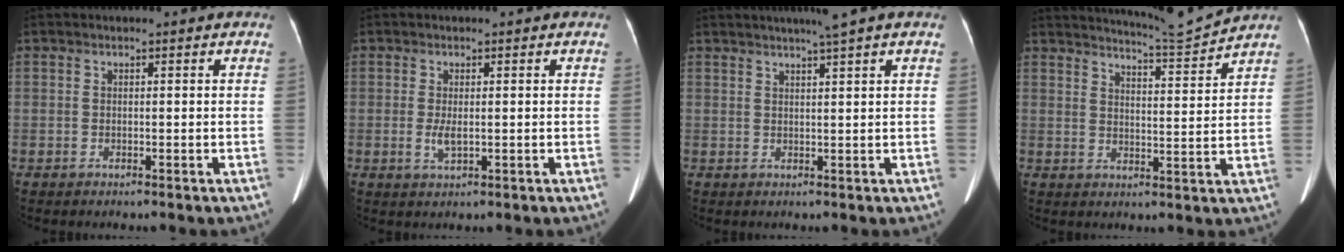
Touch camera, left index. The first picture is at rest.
{"total": 2.3, "force": [-0.2, 0.8, 2.1], "torque": [-0.045, -0.004, 0.000]}
{"total": 4.0, "force": [2.9, -0.9, 2.6], "torque": [-0.038, 0.010, 0.048]}
{"total": 7.7, "force": [7.4, -2.0, 0.8], "torque": [-0.028, -0.030, 0.116]}